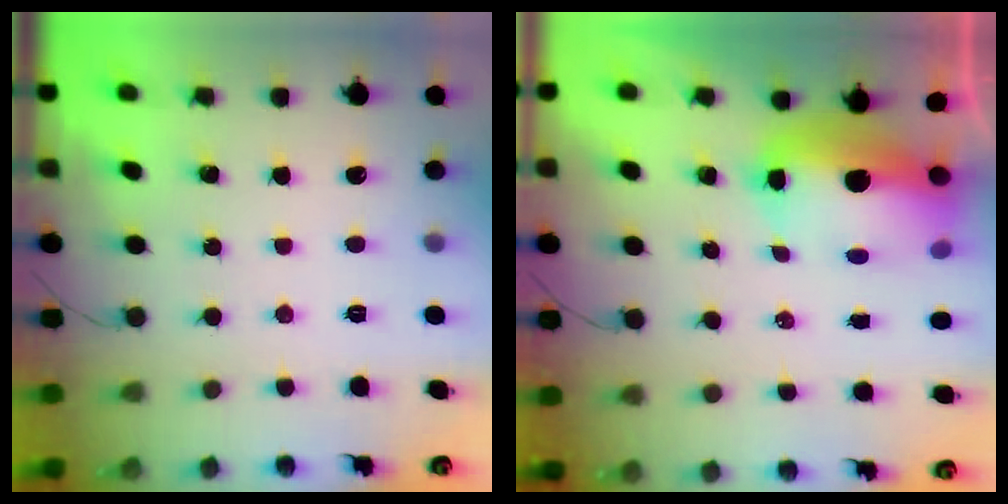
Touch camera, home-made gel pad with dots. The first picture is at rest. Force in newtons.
{"total": 12.0, "press": 11.7, "slide": 2.7}